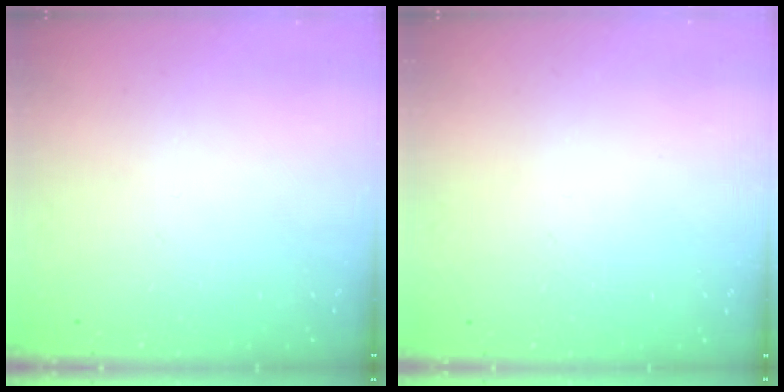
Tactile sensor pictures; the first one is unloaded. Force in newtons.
{"total": 0.7, "press": 0.7, "slide": 0.3}